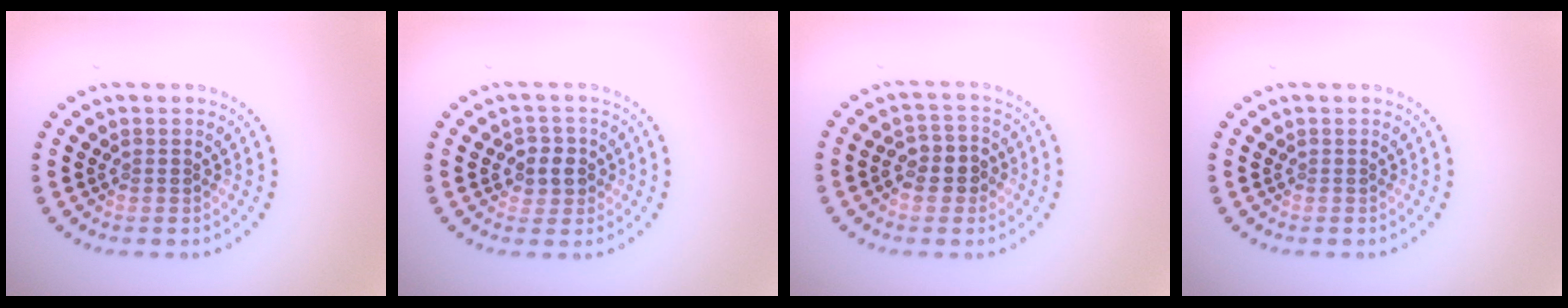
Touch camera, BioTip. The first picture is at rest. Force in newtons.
{"total": 2.5, "press": 2.3, "slide": 0.9}
{"total": 2.9, "press": 2.8, "slide": 0.9}
{"total": 0.0}